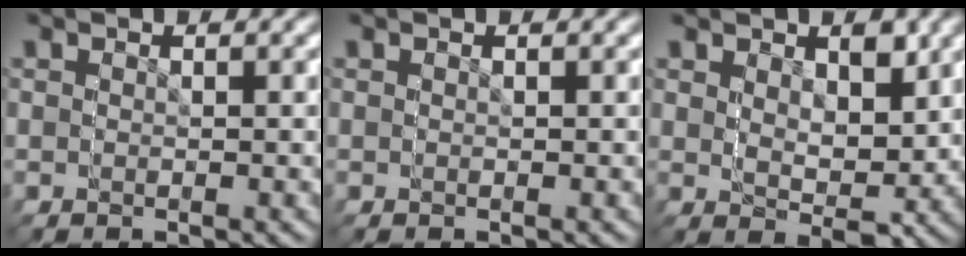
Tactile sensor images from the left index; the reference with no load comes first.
{"total": 0.0}
{"total": 3.4, "force": [2.9, 0.3, -1.8], "torque": [0.022, 0.004, 0.040]}